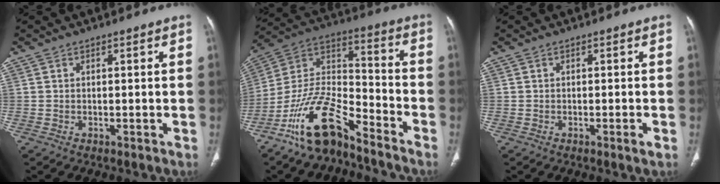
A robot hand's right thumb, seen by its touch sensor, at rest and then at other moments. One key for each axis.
{"total": 15.0, "fx": -10.9, "fy": 5.3, "fz": 8.8, "tx": -0.151, "ty": 0.087, "tz": -0.209}
{"total": 1.2, "fx": -0.5, "fy": 0.0, "fz": 1.0, "tx": -0.016, "ty": -0.003, "tz": -0.009}